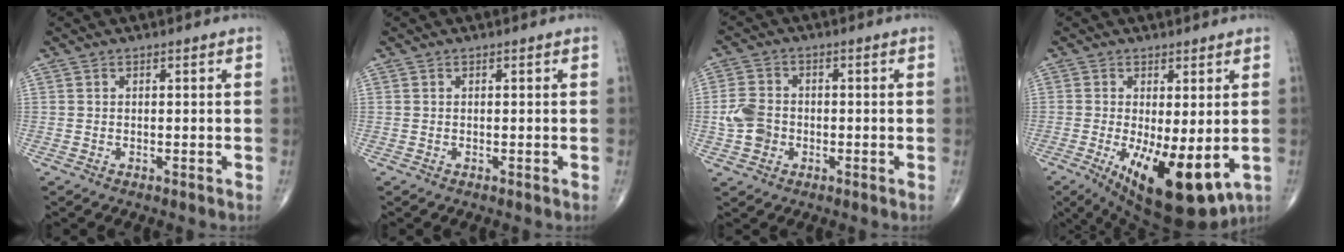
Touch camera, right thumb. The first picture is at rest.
{"total": 0.0}
{"total": 5.7, "force": [-1.1, 4.6, 3.3], "torque": [-0.057, 0.011, -0.026]}
{"total": 14.6, "force": [-3.6, 5.4, 13.1], "torque": [-0.199, -0.028, -0.037]}